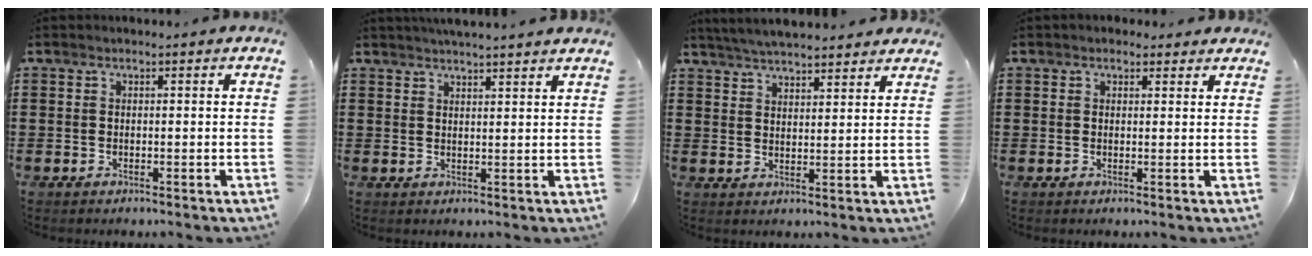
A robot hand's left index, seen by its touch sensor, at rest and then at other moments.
{"total": 2.6, "force": [2.5, -0.4, 0.4], "torque": [-0.014, -0.007, 0.048]}
{"total": 4.5, "force": [4.4, 0.0, 0.9], "torque": [-0.031, -0.014, 0.080]}
{"total": 1.5, "force": [1.3, 0.8, 0.3], "torque": [-0.009, 0.007, 0.025]}